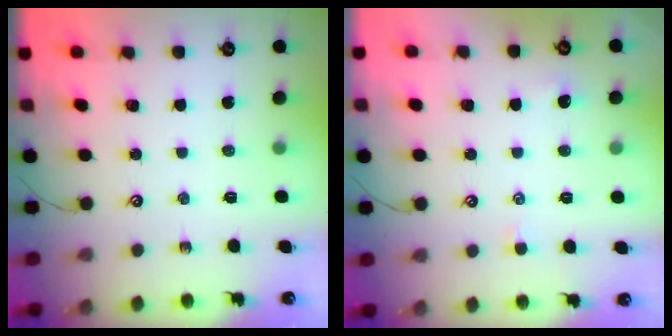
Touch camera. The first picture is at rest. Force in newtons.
{"total": 1.8, "press": 1.7, "slide": 0.4}